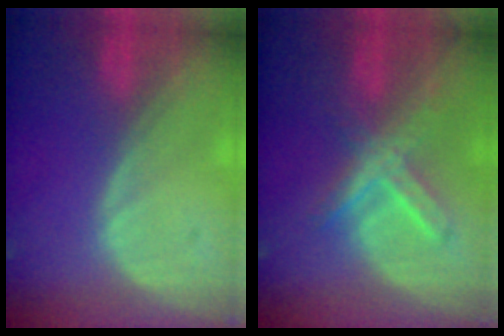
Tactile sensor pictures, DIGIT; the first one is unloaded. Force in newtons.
{"total": 7.0, "press": 6.2, "slide": 3.3}